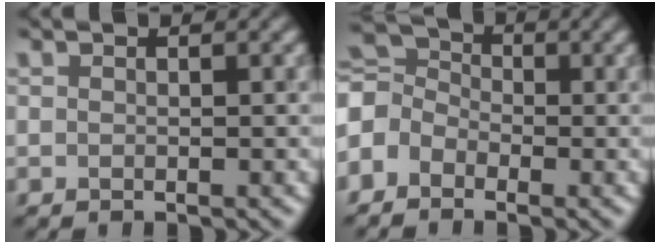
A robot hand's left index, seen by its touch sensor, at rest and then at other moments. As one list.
[{"total": 3.7, "force": [-1.6, 3.0, 1.5], "torque": [-0.037, 0.011, -0.054]}]